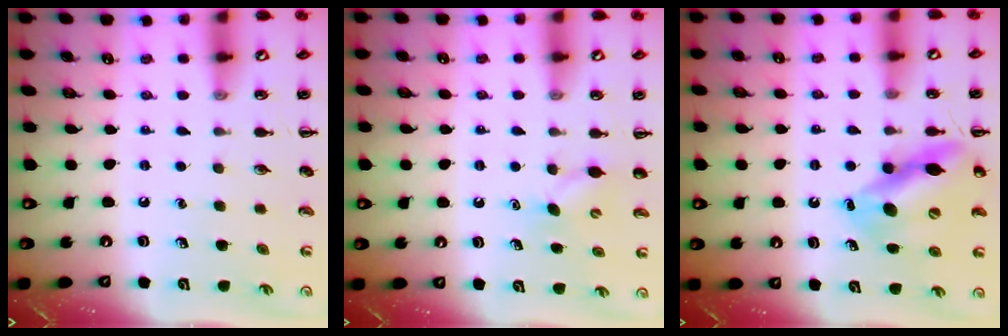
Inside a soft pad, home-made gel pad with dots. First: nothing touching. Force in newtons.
{"total": 3.9, "press": 3.7, "slide": 1.0}
{"total": 12.7, "press": 12.3, "slide": 3.2}